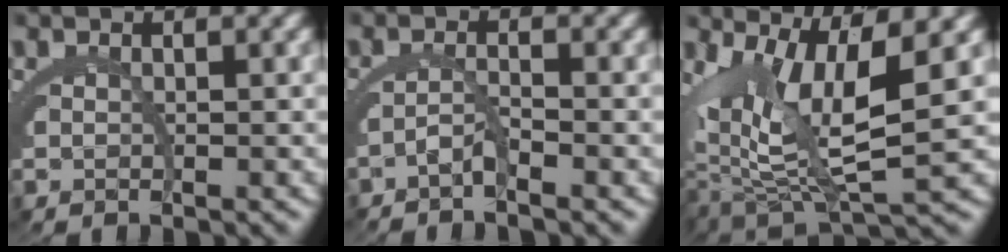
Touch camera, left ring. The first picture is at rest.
{"total": 2.7, "force": [-1.7, -2.0, -0.5], "torque": [0.032, 0.010, -0.038]}
{"total": 7.5, "force": [-0.2, 3.4, 6.7], "torque": [-0.109, -0.014, 0.002]}